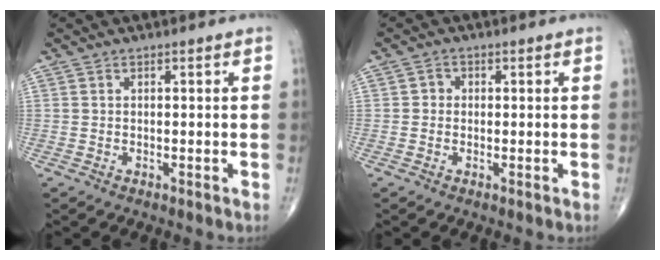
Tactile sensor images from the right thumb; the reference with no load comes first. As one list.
[{"total": 1.5, "force": [0.0, 1.4, 0.6], "torque": [0.002, 0.004, -0.005]}]